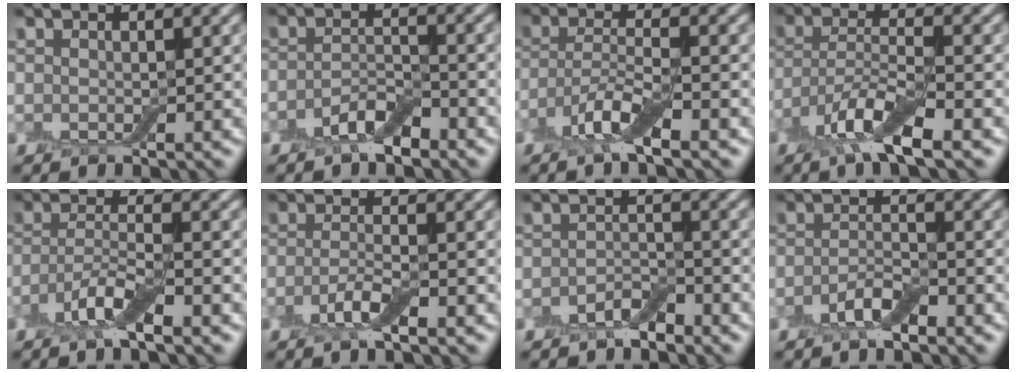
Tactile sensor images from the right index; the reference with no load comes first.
{"total": 3.0, "force": [-2.0, 1.1, 2.0], "torque": [-0.037, 0.007, -0.043]}
{"total": 4.0, "force": [-2.4, 0.7, 3.2], "torque": [-0.065, 0.000, -0.057]}
{"total": 5.5, "force": [-3.2, 1.3, 4.3], "torque": [-0.086, -0.003, -0.071]}
{"total": 3.7, "force": [-2.2, 0.7, 2.9], "torque": [-0.061, 0.001, -0.054]}
{"total": 2.7, "force": [-1.4, 0.6, 2.2], "torque": [-0.047, 0.001, -0.035]}
{"total": 2.0, "force": [-1.5, 0.7, 1.1], "torque": [-0.020, 0.006, -0.031]}
{"total": 2.7, "force": [-1.7, 0.8, 1.9], "torque": [-0.040, 0.004, -0.038]}